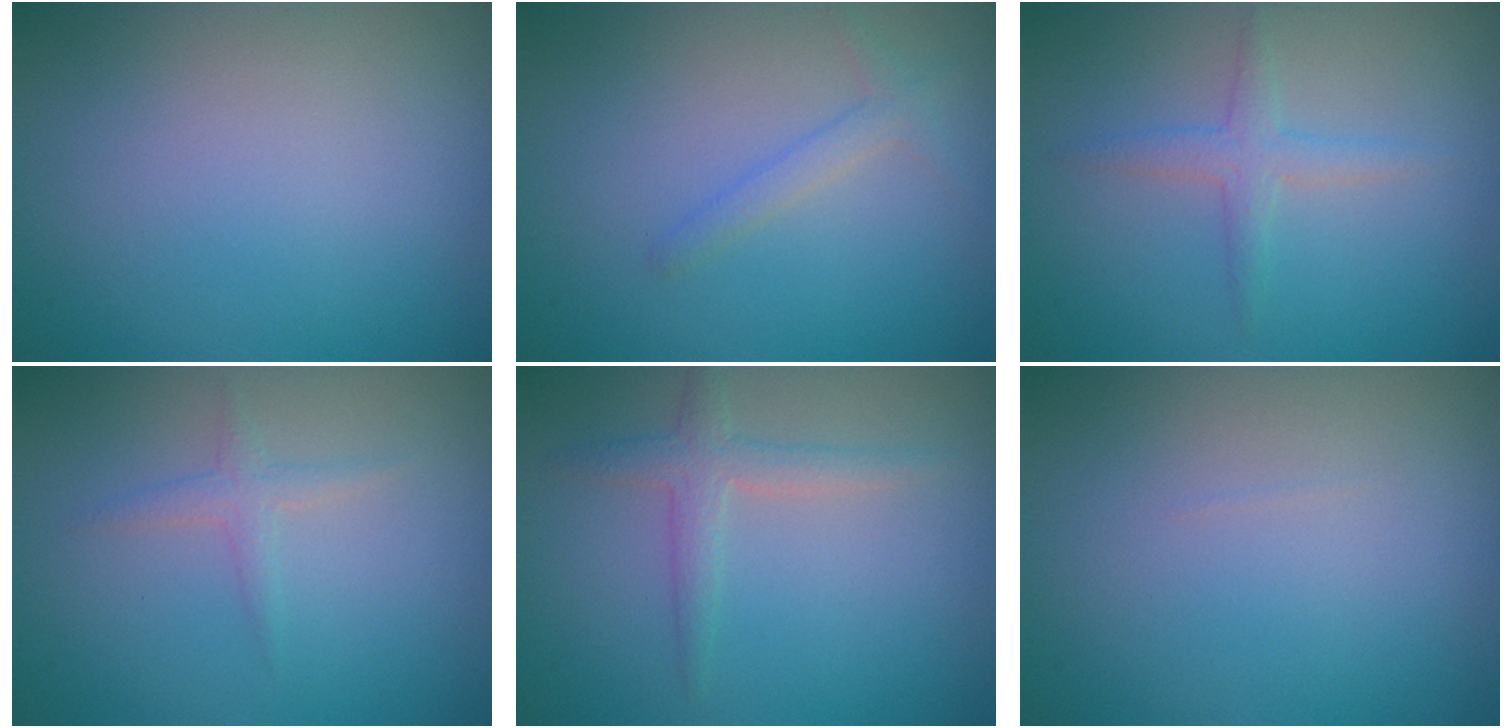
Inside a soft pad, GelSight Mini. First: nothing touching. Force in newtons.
{"total": 1.4, "press": 1.4, "slide": 0.1}
{"total": 1.8, "press": 1.8, "slide": 0.1}
{"total": 1.2, "press": 1.2, "slide": 0.0}
{"total": 2.1, "press": 2.1, "slide": 0.0}
{"total": 0.0}